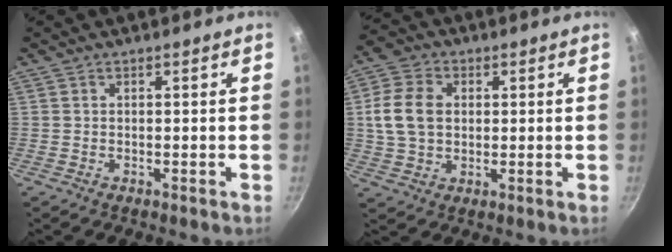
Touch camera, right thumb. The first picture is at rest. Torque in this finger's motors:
{"motor_torque": [-1.31, 1.47, 0.13, 0.04, 0.18]}